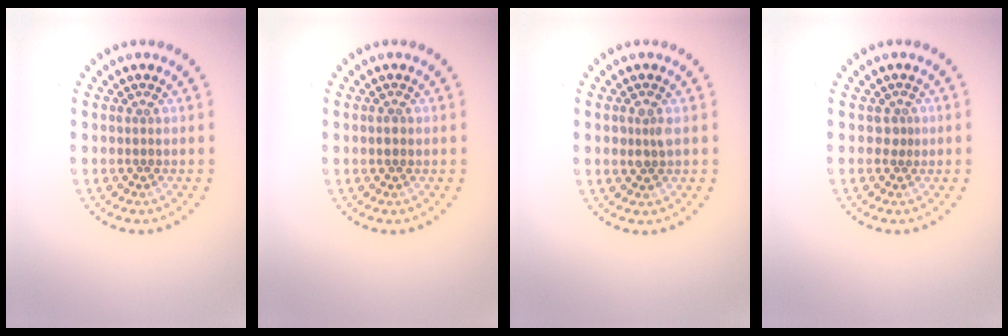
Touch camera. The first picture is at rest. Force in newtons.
{"total": 1.0, "press": 1.0, "slide": 0.1}
{"total": 1.2, "press": 1.1, "slide": 0.1}
{"total": 0.6, "press": 0.3, "slide": 0.5}